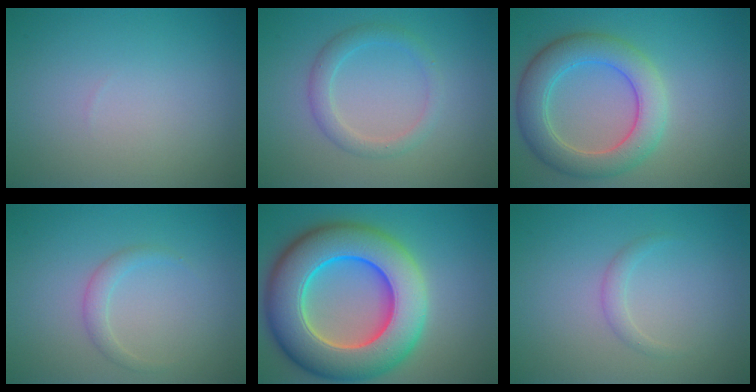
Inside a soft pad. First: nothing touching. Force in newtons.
{"total": 2.2, "press": 2.2, "slide": 0.1}
{"total": 5.9, "press": 5.9, "slide": 0.3}
{"total": 1.4, "press": 1.4, "slide": 0.1}
{"total": 13.3, "press": 13.1, "slide": 2.1}
{"total": 1.1, "press": 1.1, "slide": 0.1}